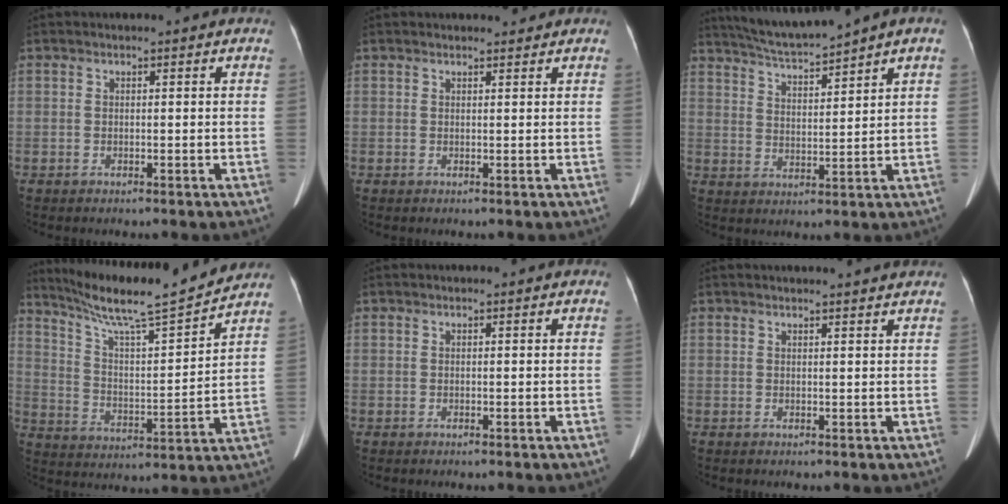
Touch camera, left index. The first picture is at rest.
{"total": 1.6, "force": [1.5, 0.4, 0.2], "torque": [-0.002, 0.005, 0.021]}
{"total": 7.4, "force": [6.7, -1.1, 3.0], "torque": [-0.055, 0.001, 0.125]}
{"total": 16.5, "force": [14.9, -0.6, 7.0], "torque": [-0.125, -0.007, 0.242]}
{"total": 0.0}
{"total": 3.6, "force": [3.5, -0.3, 0.9], "torque": [-0.011, 0.004, 0.035]}